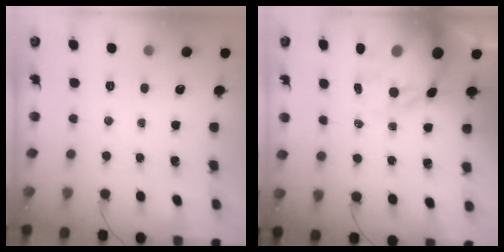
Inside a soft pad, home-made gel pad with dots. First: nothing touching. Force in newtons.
{"total": 16.2, "press": 15.6, "slide": 4.2}